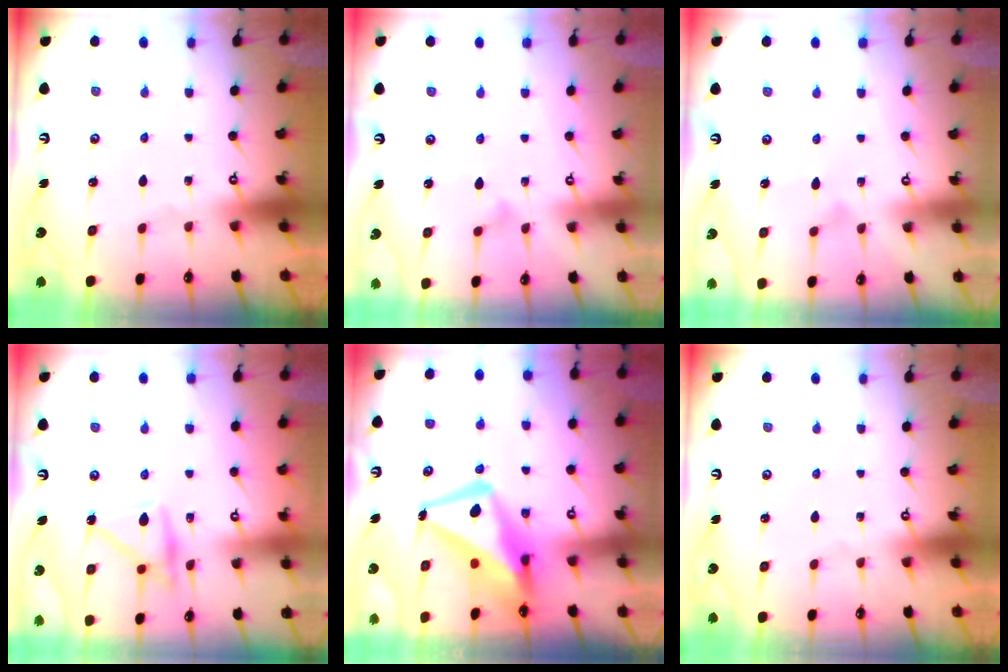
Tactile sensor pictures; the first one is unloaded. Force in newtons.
{"total": 5.8, "press": 5.8, "slide": 0.3}
{"total": 8.5, "press": 8.5, "slide": 0.4}
{"total": 16.4, "press": 16.4, "slide": 1.1}
{"total": 16.5, "press": 16.4, "slide": 1.7}
{"total": 0.0}